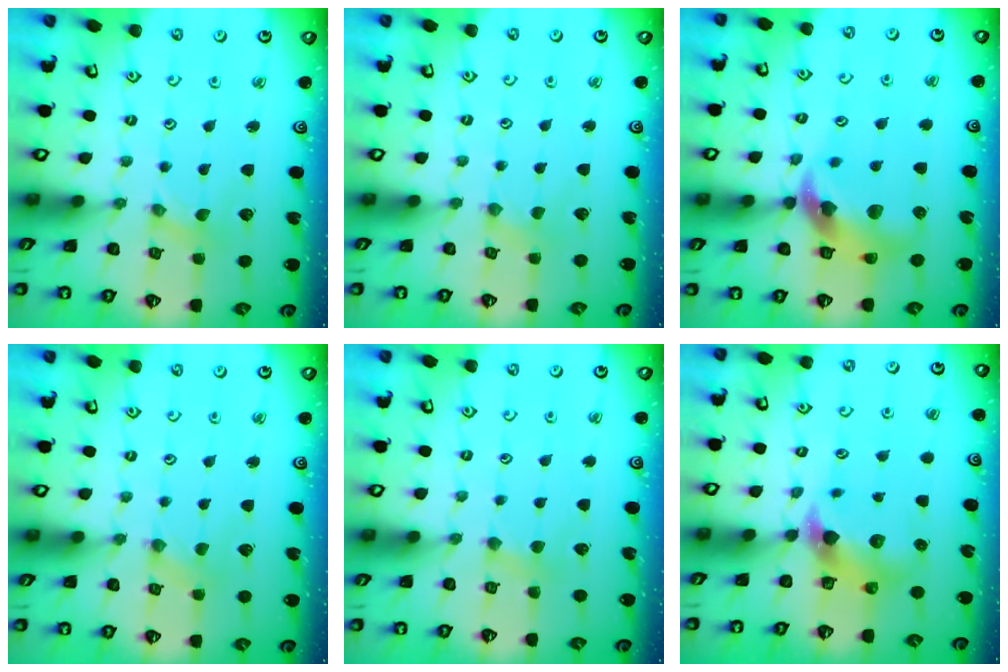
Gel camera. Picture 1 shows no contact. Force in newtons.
{"total": 0.7, "press": 0.7, "slide": 0.2}
{"total": 12.2, "press": 12.1, "slide": 1.8}
{"total": 0.0}
{"total": 3.2, "press": 3.2, "slide": 0.5}
{"total": 5.9, "press": 5.9, "slide": 0.9}